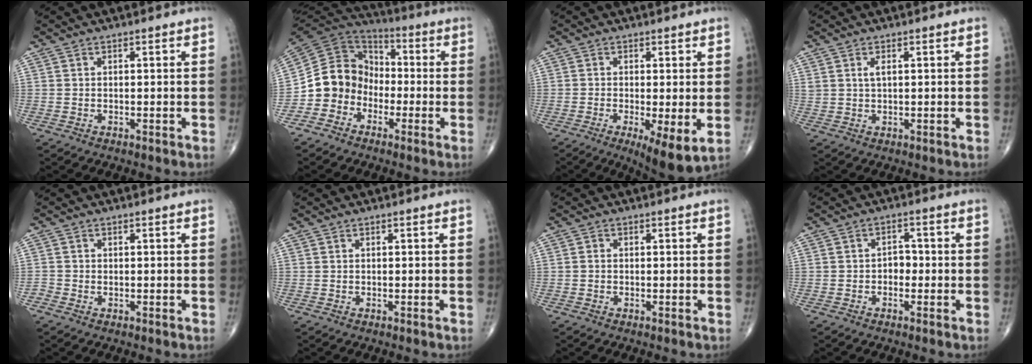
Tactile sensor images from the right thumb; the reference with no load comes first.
{"total": 12.1, "force": [-4.0, 10.5, 4.6], "torque": [-0.056, 0.071, -0.085]}
{"total": 8.1, "force": [-2.0, 2.3, 7.5], "torque": [-0.123, -0.023, -0.032]}
{"total": 1.8, "force": [0.7, 0.8, 1.4], "torque": [-0.028, 0.001, 0.017]}
{"total": 0.7, "force": [-0.4, 0.6, 0.1], "torque": [0.000, 0.000, -0.013]}
{"total": 0.0}
{"total": 0.7, "force": [-0.2, 0.6, 0.3], "torque": [-0.002, 0.001, -0.007]}
{"total": 2.6, "force": [-0.7, 2.0, 1.6], "torque": [-0.007, 0.012, -0.018]}